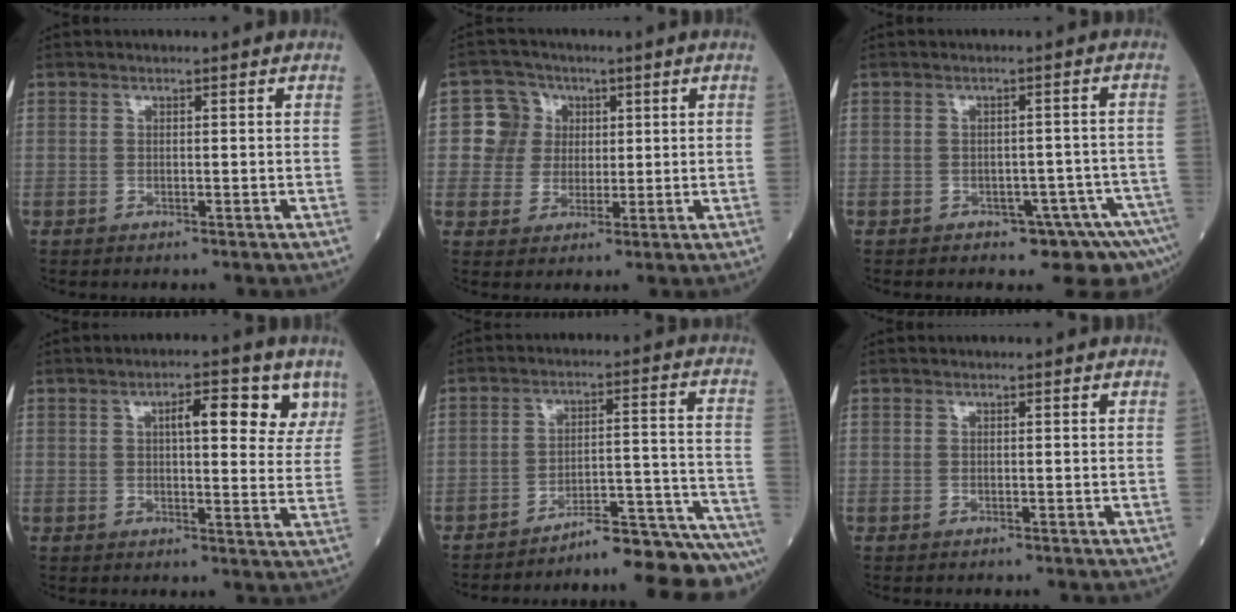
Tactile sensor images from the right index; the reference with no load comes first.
{"total": 5.9, "force": [1.1, 5.8, 0.6], "torque": [-0.015, 0.023, 0.022]}
{"total": 6.9, "force": [-5.1, 2.8, 3.7], "torque": [-0.027, 0.015, -0.067]}
{"total": 8.6, "force": [4.2, 2.6, 7.0], "torque": [-0.087, 0.011, 0.053]}
{"total": 15.1, "force": [-14.6, -1.4, 3.7], "torque": [-0.009, 0.030, -0.198]}
{"total": 0.0}